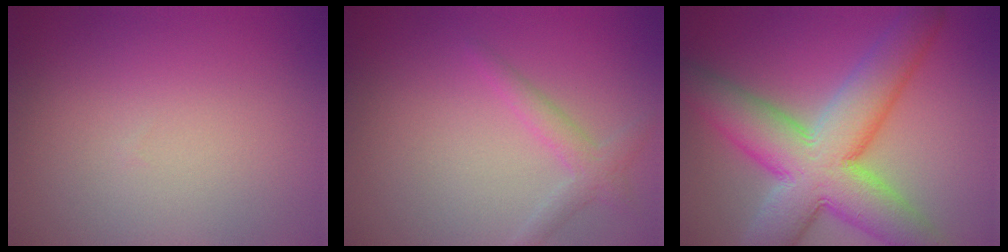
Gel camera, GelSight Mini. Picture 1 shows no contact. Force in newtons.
{"total": 1.9, "press": 1.9, "slide": 0.1}
{"total": 11.7, "press": 11.7, "slide": 0.4}